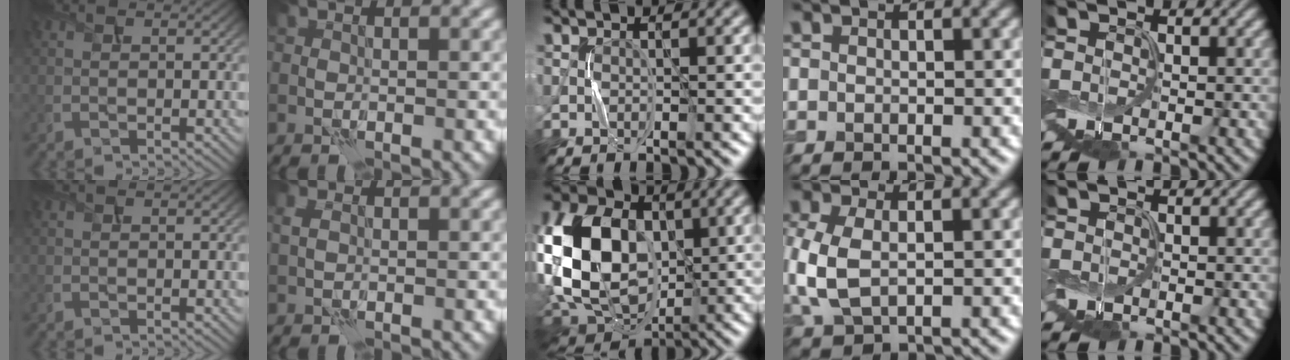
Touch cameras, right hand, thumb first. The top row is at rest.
{"index": {"total": 1.1, "force": [0.3, 0.7, 0.8], "torque": [-0.018, 0.003, 0.004]}, "middle": {"total": 15.8, "force": [0.4, 11.3, 11.0], "torque": [-0.255, -0.003, 0.010]}, "ring": {"total": 4.9, "force": [-0.1, 2.9, 4.0], "torque": [-0.112, -0.005, 0.003]}, "little": {"total": 0.7, "force": [-0.1, 0.6, 0.1], "torque": [-0.007, 0.003, -0.003]}}